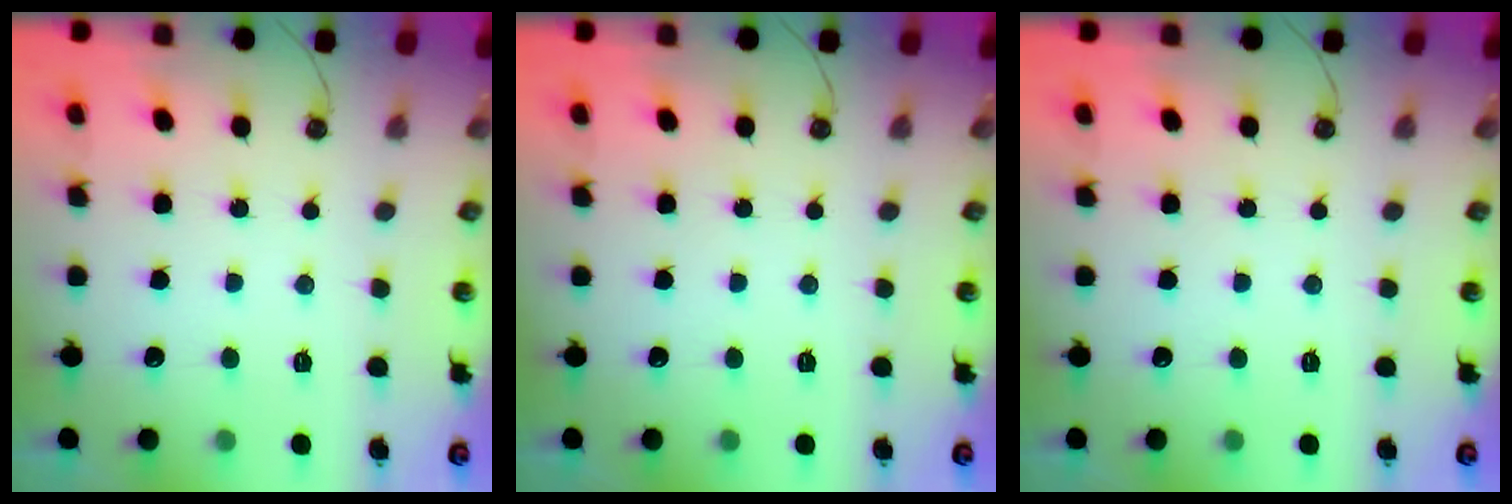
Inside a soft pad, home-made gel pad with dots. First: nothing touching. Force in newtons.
{"total": 0.0}
{"total": 0.0}